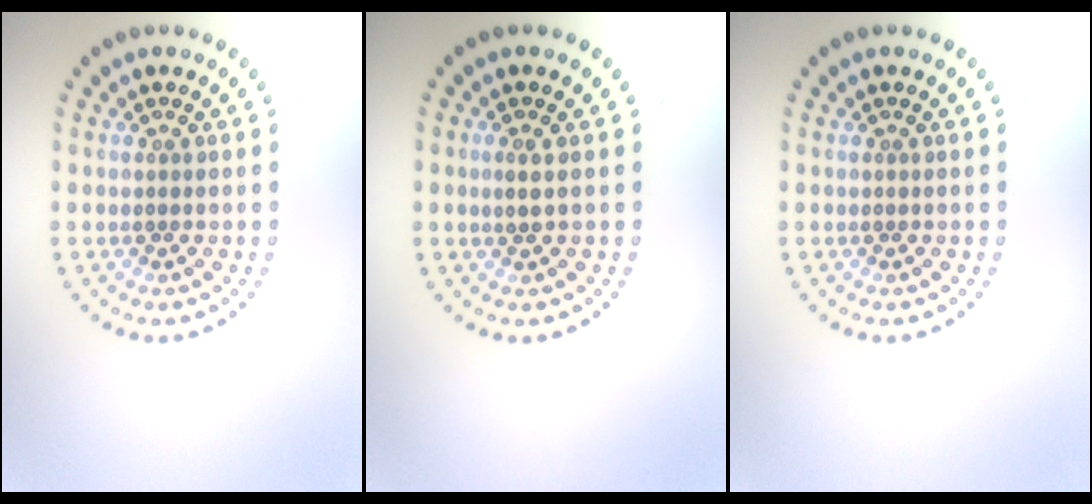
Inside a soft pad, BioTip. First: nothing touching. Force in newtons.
{"total": 1.0, "press": 0.9, "slide": 0.5}
{"total": 0.0}